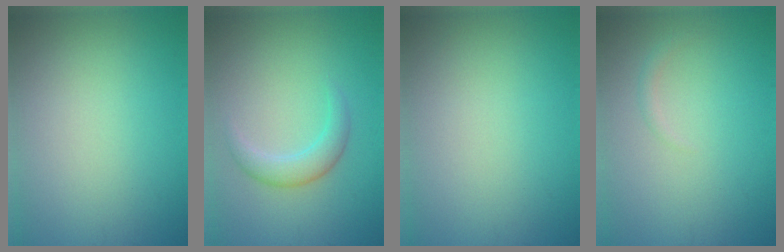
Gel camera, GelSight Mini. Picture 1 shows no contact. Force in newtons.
{"total": 2.7, "press": 2.7, "slide": 0.1}
{"total": 0.0}
{"total": 0.7, "press": 0.7, "slide": 0.1}